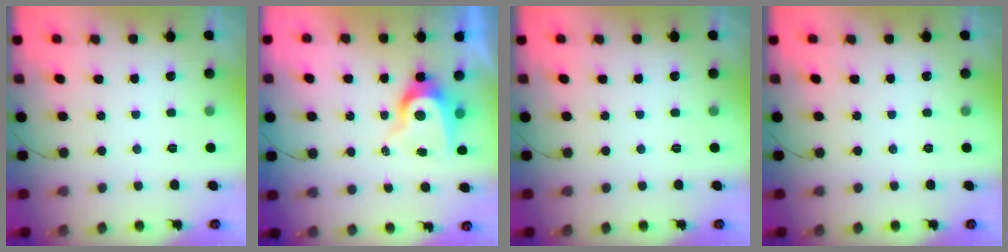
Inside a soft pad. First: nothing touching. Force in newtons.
{"total": 8.5, "press": 8.5, "slide": 0.7}
{"total": 0.0}
{"total": 0.0}